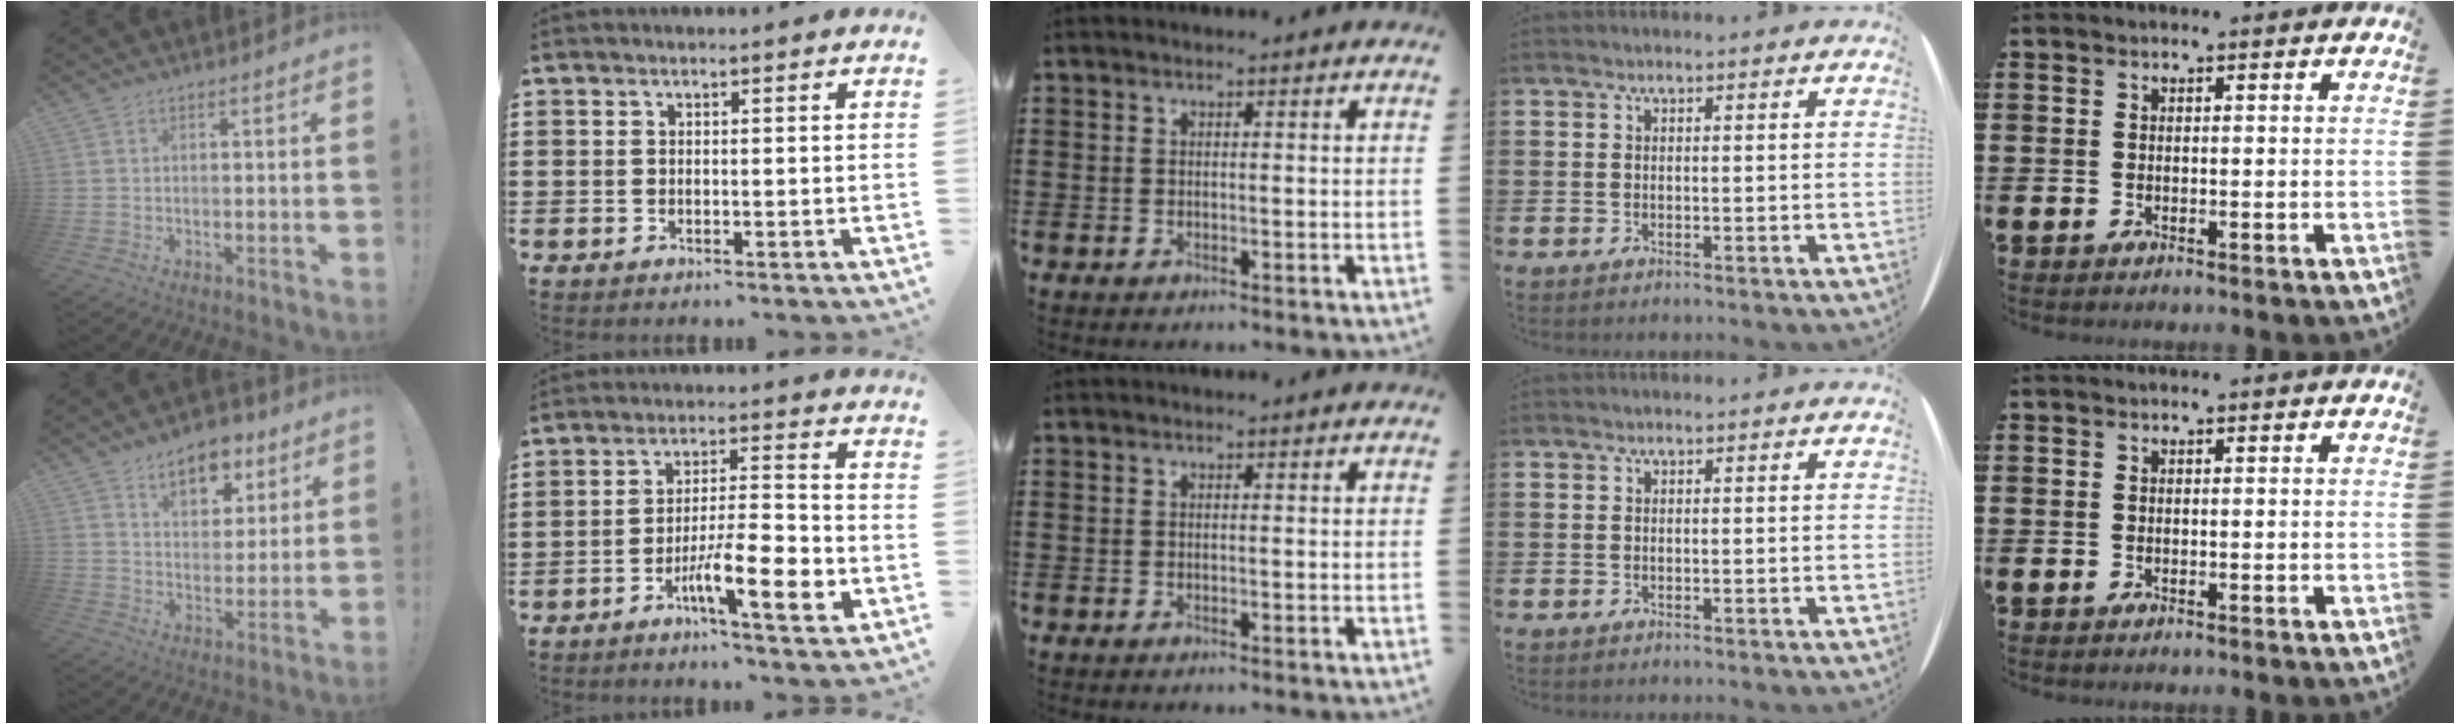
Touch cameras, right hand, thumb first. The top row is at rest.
{"thumb": {"total": 11.2, "force": [6.9, 6.7, 5.8], "torque": [-0.076, -0.035, 0.125]}, "index": {"total": 10.1, "force": [-4.4, 2.2, 8.8], "torque": [-0.153, 0.001, -0.077]}}